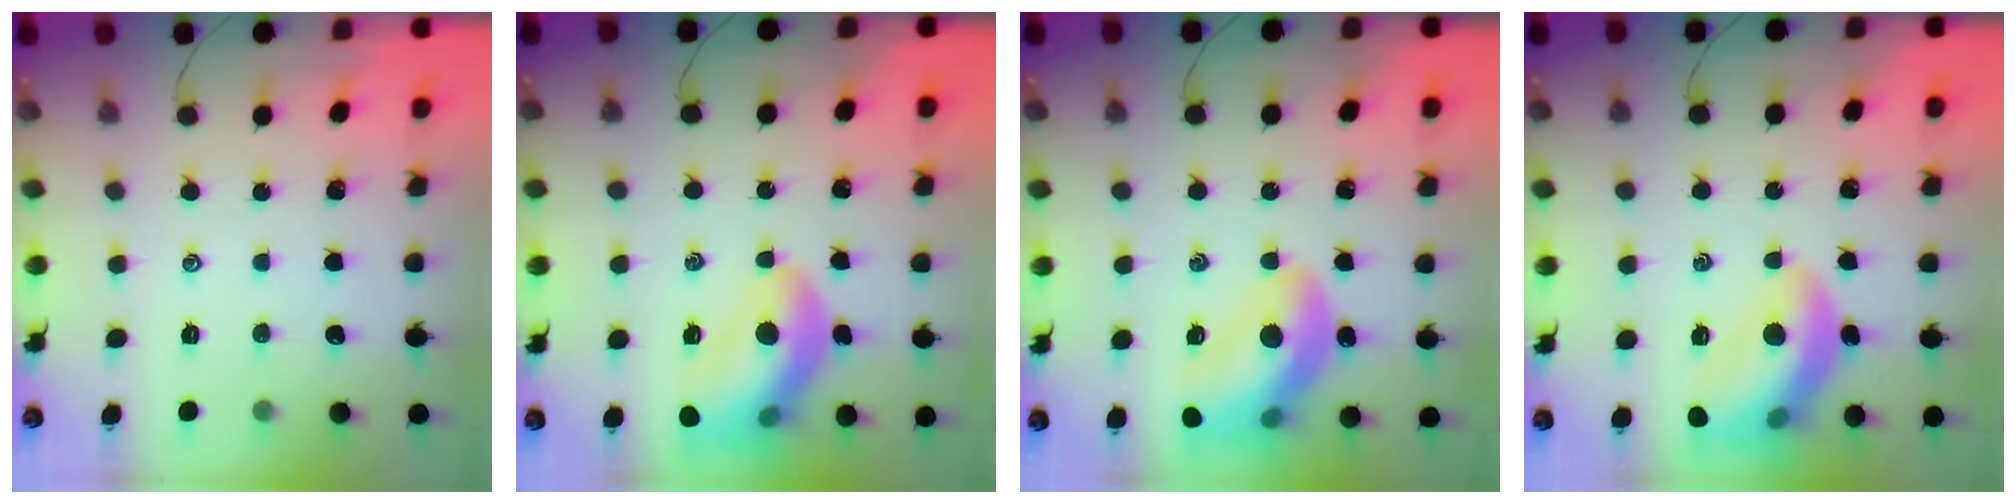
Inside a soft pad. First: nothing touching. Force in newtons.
{"total": 14.0, "press": 13.7, "slide": 3.0}
{"total": 16.7, "press": 16.4, "slide": 3.1}
{"total": 14.4, "press": 14.3, "slide": 1.6}